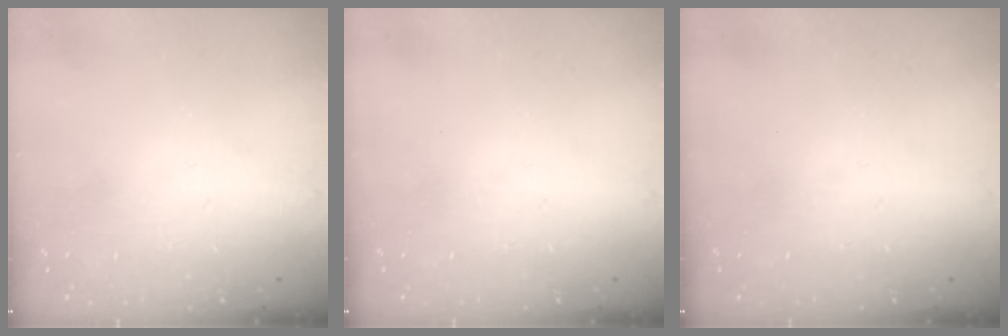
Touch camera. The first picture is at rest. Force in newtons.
{"total": 0.0}
{"total": 0.0}